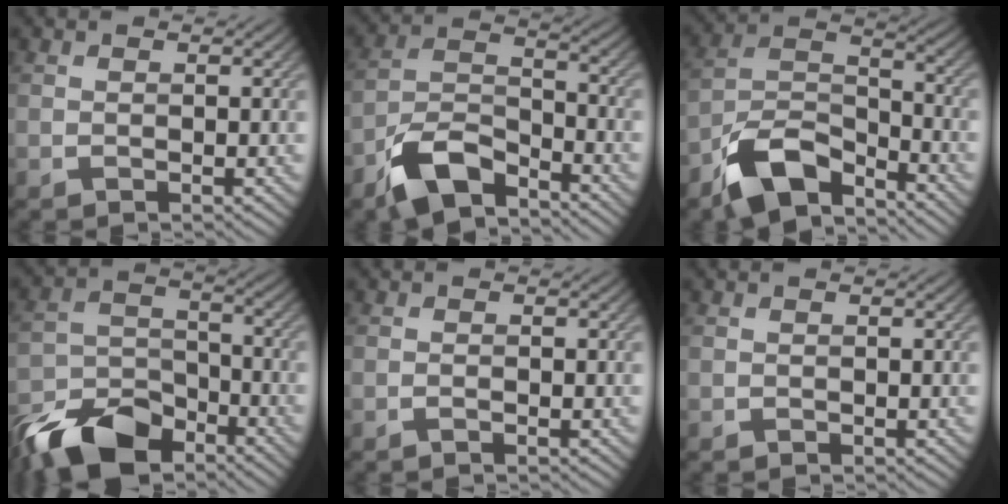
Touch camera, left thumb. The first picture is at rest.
{"total": 9.3, "force": [-6.8, 3.6, 5.2], "torque": [-0.102, -0.003, -0.149]}
{"total": 10.9, "force": [-8.0, 4.4, 5.9], "torque": [-0.113, -0.002, -0.170]}
{"total": 12.4, "force": [-9.3, 5.7, 5.9], "torque": [-0.128, -0.012, -0.181]}
{"total": 0.8, "force": [-0.5, 0.0, 0.5], "torque": [-0.011, 0.001, -0.010]}
{"total": 0.0}